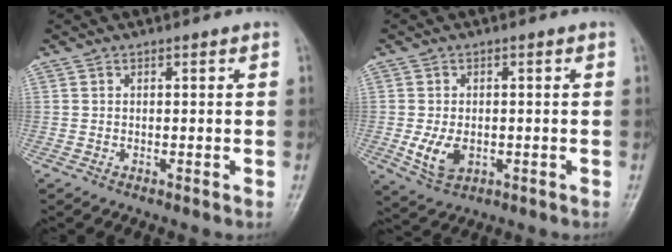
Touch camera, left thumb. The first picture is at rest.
{"total": 5.8, "force": [-1.1, 3.8, 4.2], "torque": [-0.073, -0.006, -0.013]}